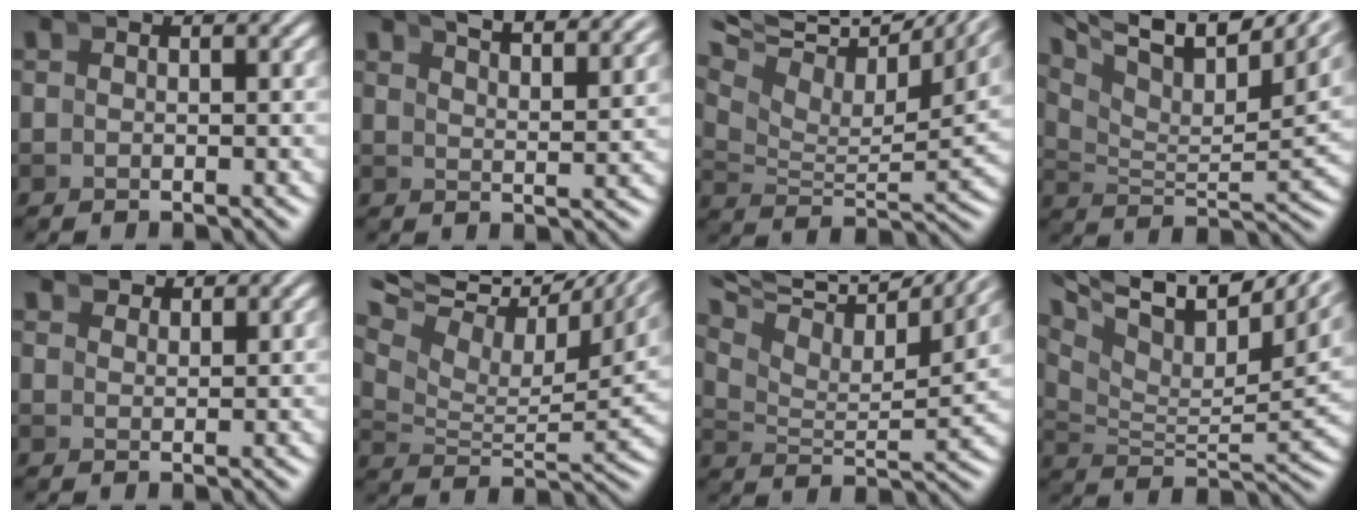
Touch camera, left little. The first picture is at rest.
{"total": 5.1, "force": [4.6, 0.2, 2.2], "torque": [-0.015, 0.012, 0.073]}
{"total": 11.3, "force": [6.4, 5.5, 7.5], "torque": [-0.112, 0.030, 0.085]}
{"total": 9.9, "force": [5.4, 4.7, 6.8], "torque": [-0.105, 0.016, 0.076]}
{"total": 2.5, "force": [2.5, -0.3, 0.2], "torque": [0.015, 0.008, 0.045]}
{"total": 12.6, "force": [7.8, 5.6, 8.1], "torque": [-0.121, 0.046, 0.100]}
{"total": 8.9, "force": [5.5, 4.3, 5.6], "torque": [-0.092, 0.013, 0.077]}
{"total": 10.7, "force": [5.3, 5.6, 7.5], "torque": [-0.113, 0.017, 0.071]}